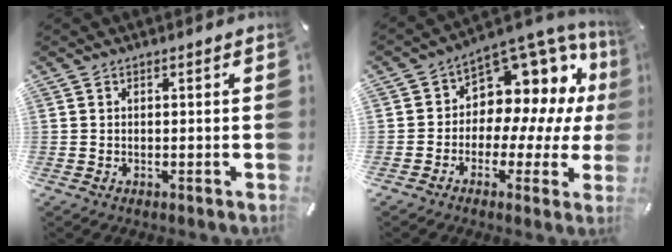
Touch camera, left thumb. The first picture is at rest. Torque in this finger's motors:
{"motor_torque": [1.47, 1.47, 0.19, 0.06, 0.13]}